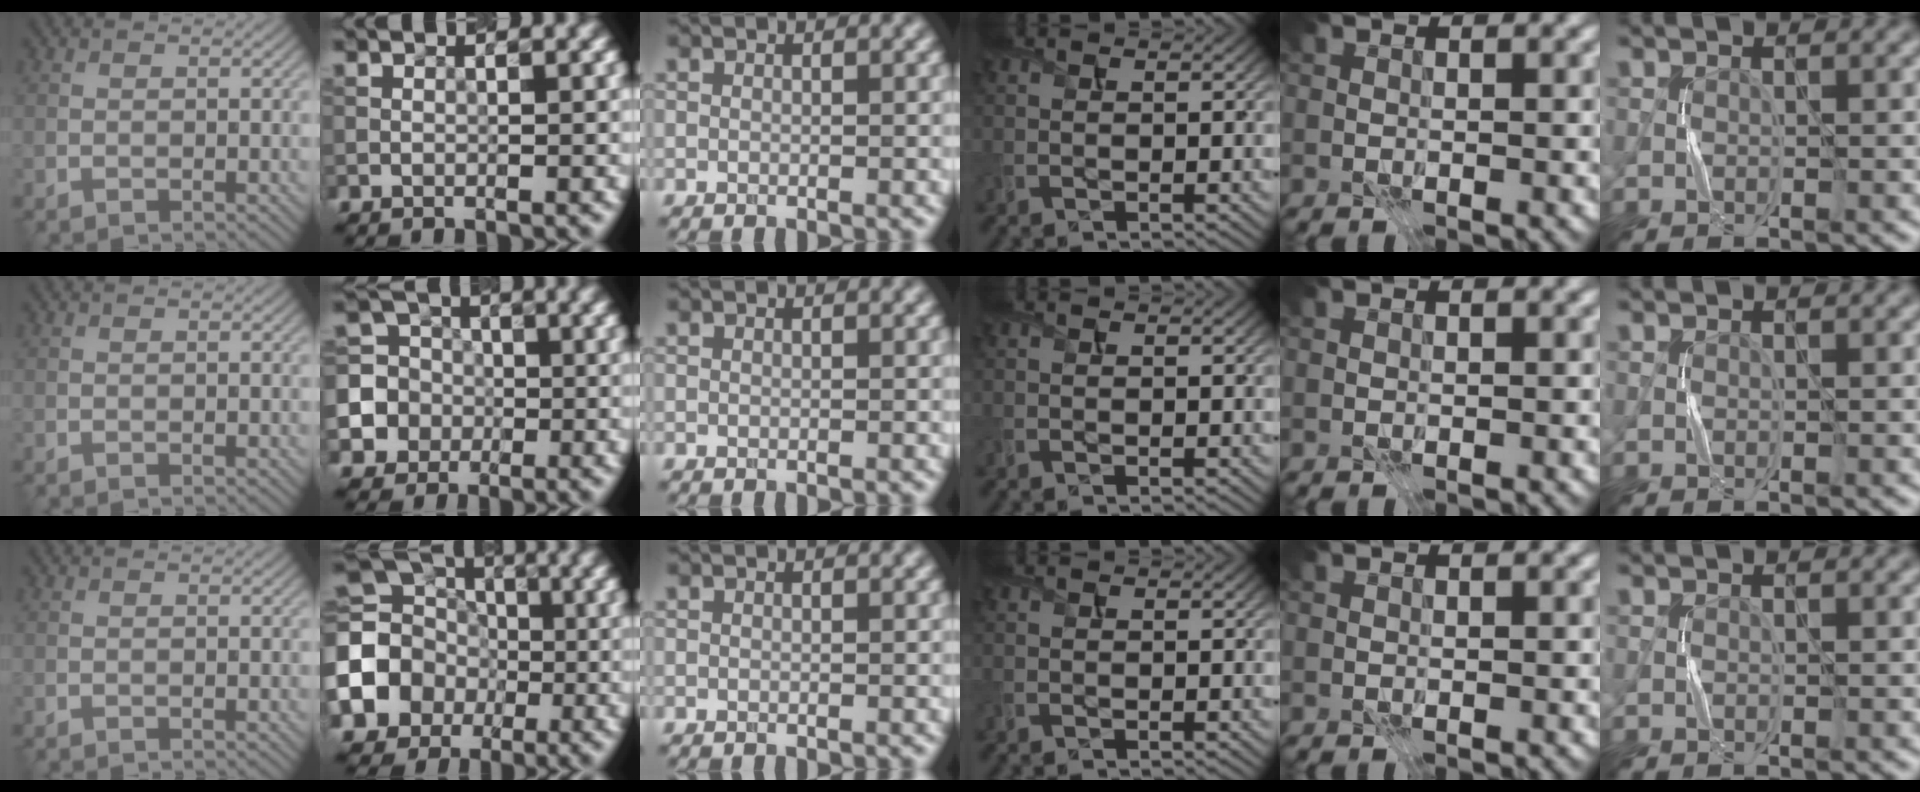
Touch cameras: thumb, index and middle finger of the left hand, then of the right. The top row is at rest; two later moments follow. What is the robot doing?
{"motion": "press", "object": "sticker"}